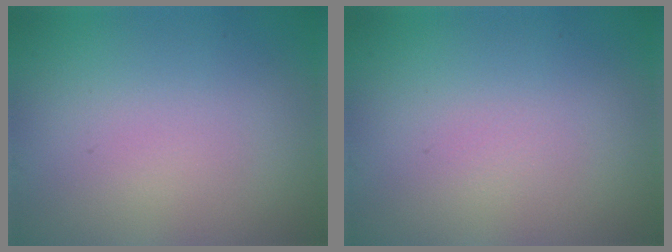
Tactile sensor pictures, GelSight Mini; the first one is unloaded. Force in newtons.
{"total": 0.0}